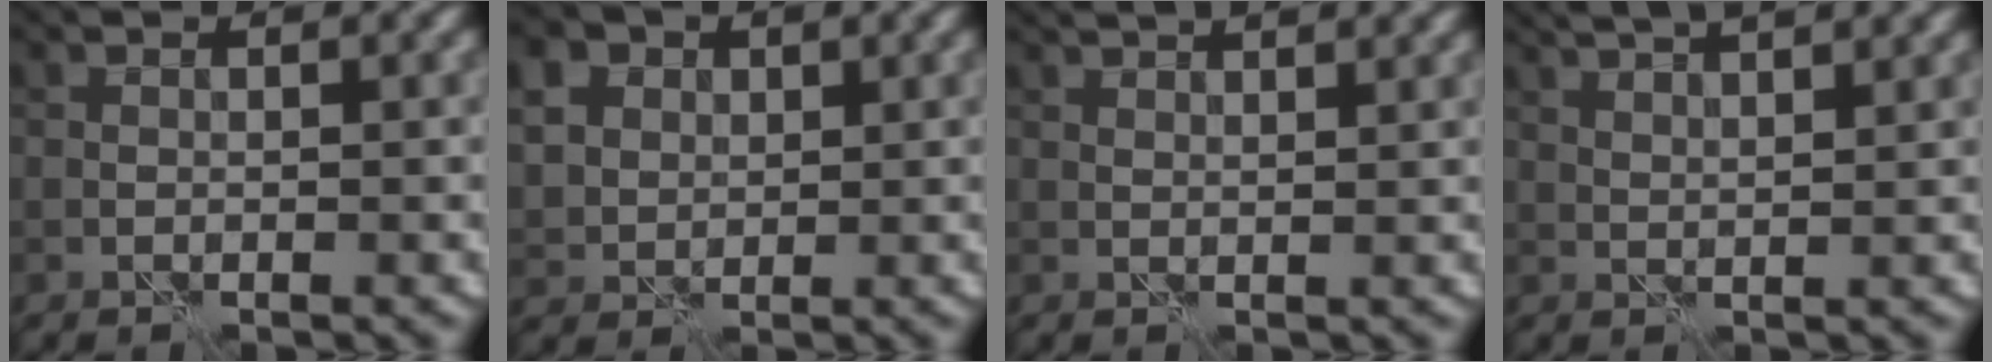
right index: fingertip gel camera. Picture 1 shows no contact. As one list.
[{"total": 4.8, "force": [2.0, 3.8, 2.1], "torque": [-0.079, 0.008, 0.042]}, {"total": 5.3, "force": [3.7, 2.0, 3.2], "torque": [-0.031, 0.038, 0.028]}, {"total": 7.2, "force": [5.0, 2.5, 4.7], "torque": [-0.052, 0.038, 0.047]}]